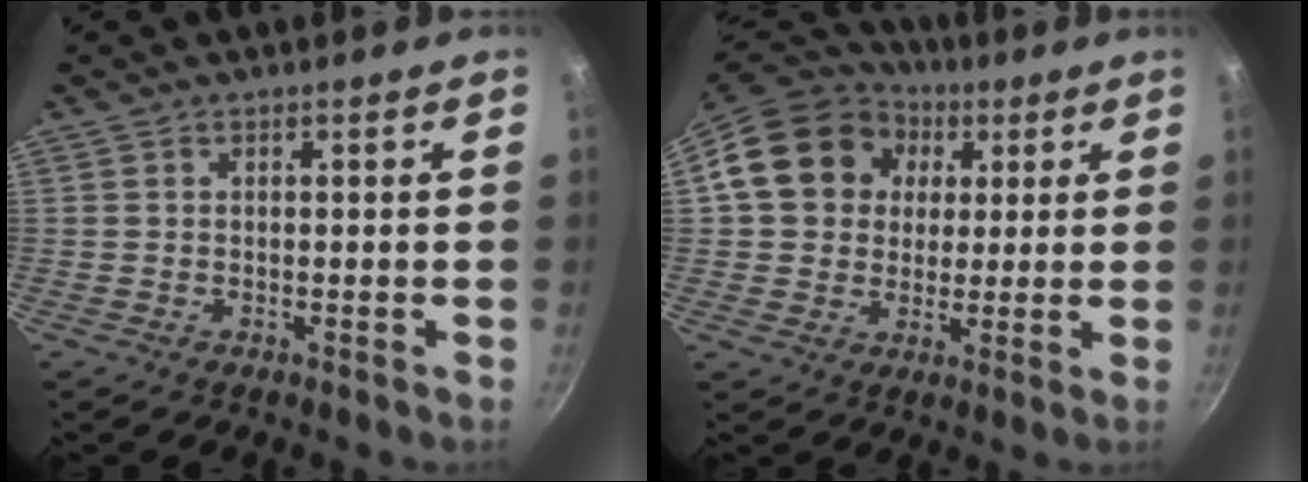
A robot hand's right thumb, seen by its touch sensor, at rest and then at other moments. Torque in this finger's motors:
{"motor_torque": [-0.11, 0.85, 0.59, -0.05, 0.12]}